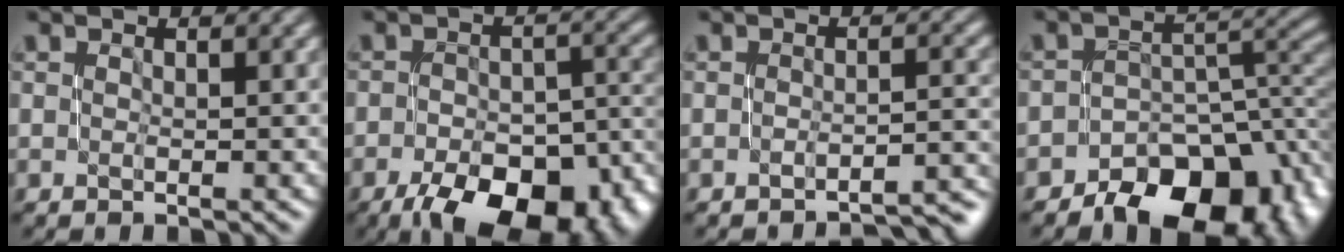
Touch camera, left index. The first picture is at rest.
{"total": 12.2, "force": [-7.4, 5.8, 7.7], "torque": [-0.130, -0.020, -0.107]}
{"total": 3.3, "force": [-2.9, 0.5, 1.5], "torque": [-0.009, 0.009, -0.038]}
{"total": 9.6, "force": [-5.7, 5.4, 5.5], "torque": [-0.063, -0.007, -0.087]}